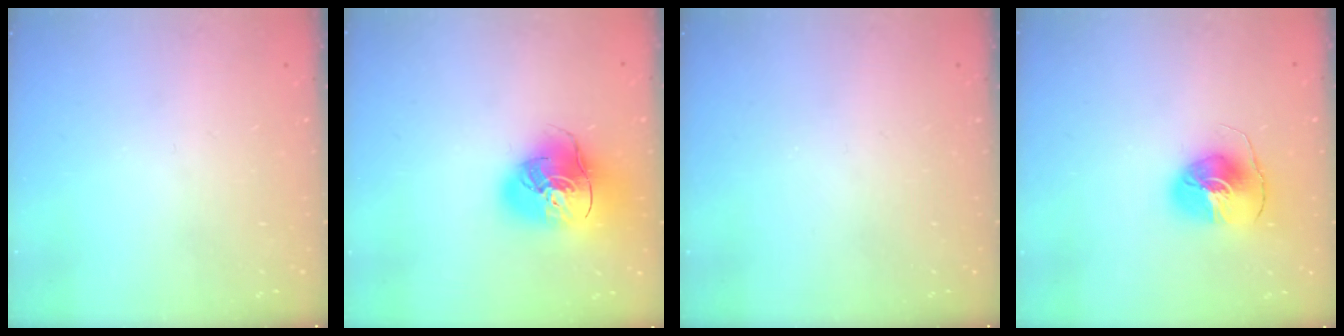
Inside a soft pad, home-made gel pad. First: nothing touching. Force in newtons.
{"total": 17.7, "press": 17.5, "slide": 2.5}
{"total": 0.0}
{"total": 8.3, "press": 8.2, "slide": 0.9}